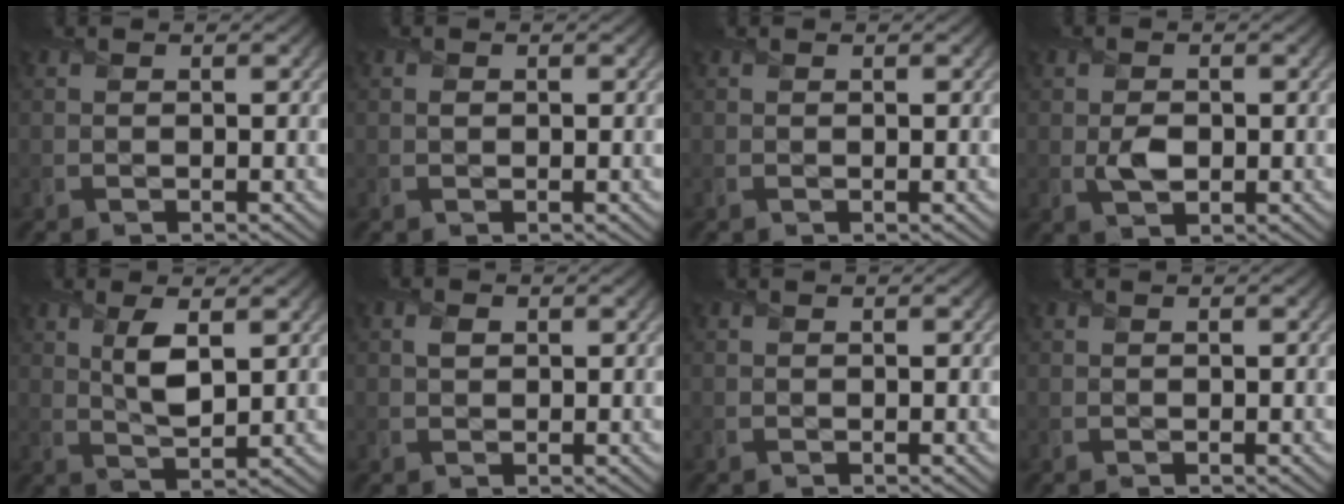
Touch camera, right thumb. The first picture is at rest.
{"total": 0.0}
{"total": 0.0}
{"total": 2.5, "force": [-0.3, 1.6, 1.9], "torque": [-0.044, -0.004, -0.005]}
{"total": 4.6, "force": [1.6, 1.7, 4.0], "torque": [-0.087, -0.001, 0.032]}
{"total": 1.1, "force": [0.4, 0.7, 0.7], "torque": [-0.019, 0.003, 0.003]}
{"total": 0.0}
{"total": 0.0}